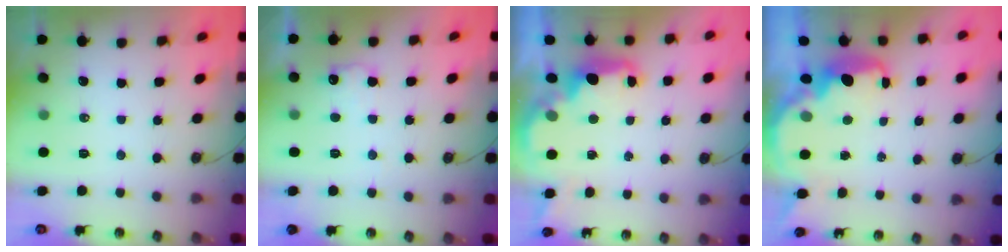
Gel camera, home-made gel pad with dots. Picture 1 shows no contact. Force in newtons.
{"total": 7.5, "press": 7.5, "slide": 0.5}
{"total": 2.8, "press": 2.7, "slide": 0.7}
{"total": 4.9, "press": 4.9, "slide": 0.6}